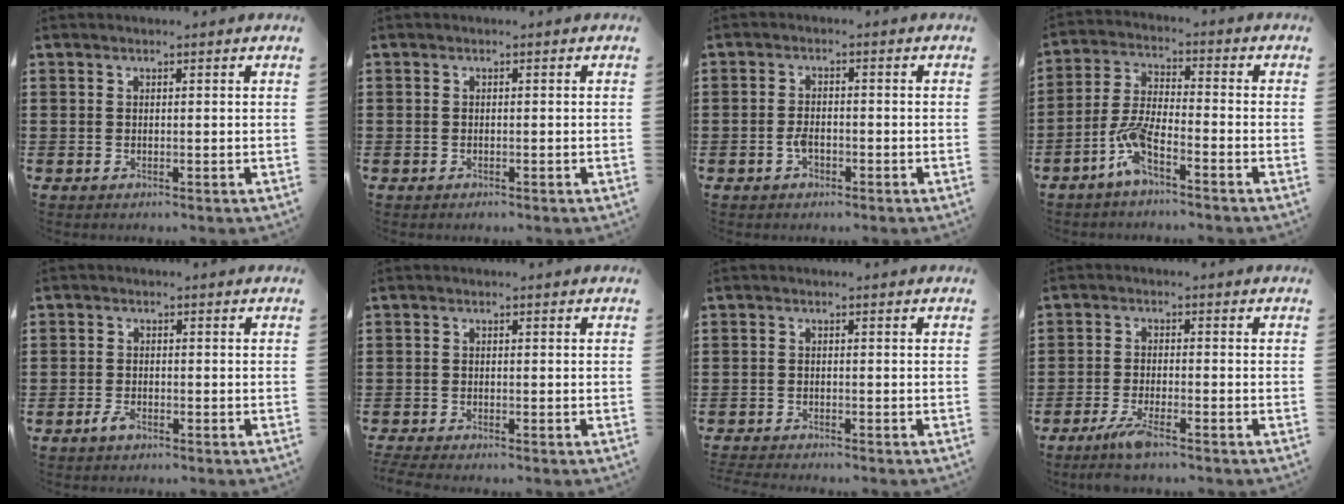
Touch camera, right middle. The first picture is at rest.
{"total": 0.5, "force": [-0.5, 0.2, 0.1], "torque": [-0.004, -0.001, -0.010]}
{"total": 2.3, "force": [-1.2, 1.0, 1.7], "torque": [-0.041, -0.002, -0.023]}
{"total": 6.4, "force": [-4.3, 1.2, 4.6], "torque": [-0.113, -0.012, -0.084]}
{"total": 1.9, "force": [-1.4, 0.9, 1.0], "torque": [-0.029, -0.003, -0.029]}
{"total": 1.4, "force": [-1.4, -0.1, 0.3], "torque": [-0.016, -0.006, -0.029]}
{"total": 1.6, "force": [-1.6, -0.1, 0.1], "torque": [-0.006, -0.002, -0.033]}
{"total": 4.7, "force": [-3.4, 0.5, 3.1], "torque": [-0.076, -0.015, -0.067]}